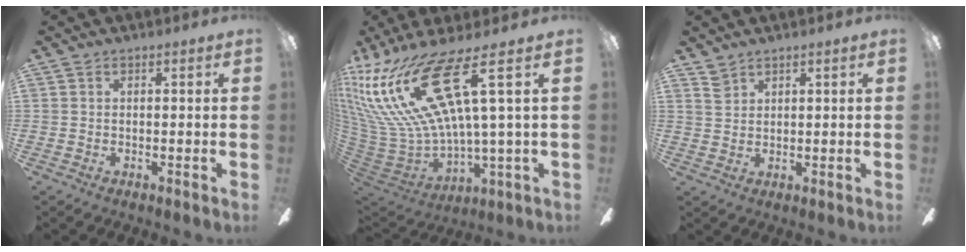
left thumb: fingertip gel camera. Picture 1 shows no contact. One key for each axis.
{"total": 26.5, "fx": 12.5, "fy": 7.7, "fz": 22.1, "tx": -0.469, "ty": -0.078, "tz": 0.216}
{"total": 3.0, "fx": 2.4, "fy": 1.7, "fz": 0.6, "tx": -0.008, "ty": -0.008, "tz": 0.047}